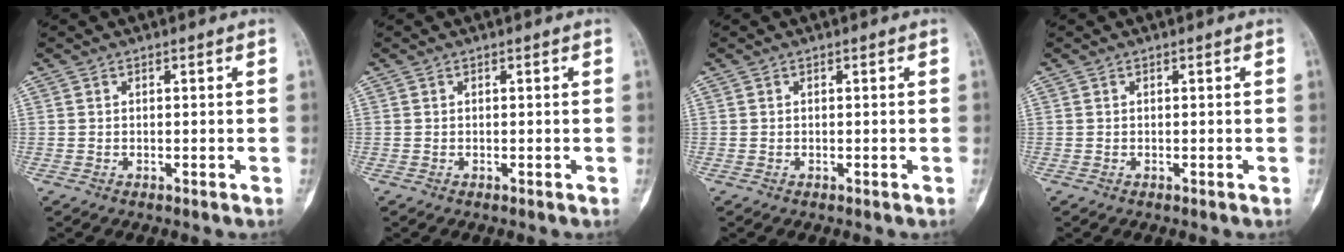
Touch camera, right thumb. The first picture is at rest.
{"total": 0.0}
{"total": 0.0}
{"total": 0.0}